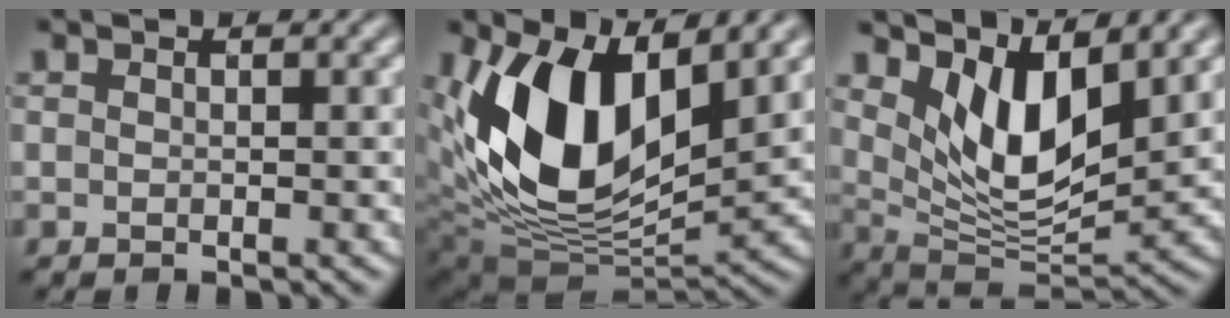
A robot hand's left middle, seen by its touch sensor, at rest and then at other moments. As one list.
[{"total": 12.6, "force": [3.8, 7.0, 9.8], "torque": [-0.192, -0.009, 0.069]}, {"total": 7.9, "force": [3.2, 3.6, 6.2], "torque": [-0.124, -0.022, 0.059]}]